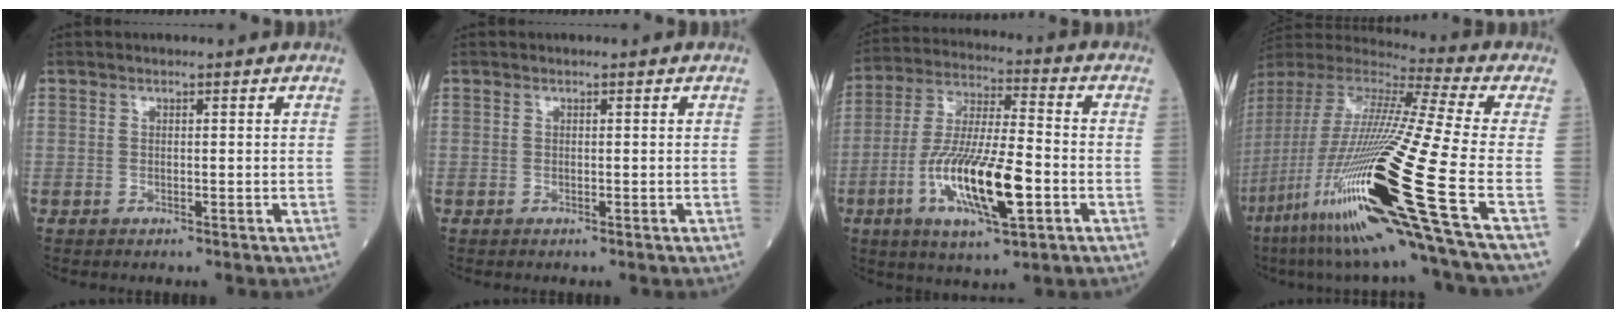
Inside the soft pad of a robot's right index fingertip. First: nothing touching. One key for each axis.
{"total": 0.0}
{"total": 15.5, "fx": -4.9, "fy": 2.9, "fz": 14.5, "tx": -0.286, "ty": -0.011, "tz": -0.084}
{"total": 30.3, "fx": -11.6, "fy": 0.1, "fz": 28.0, "tx": -0.536, "ty": -0.064, "tz": -0.218}